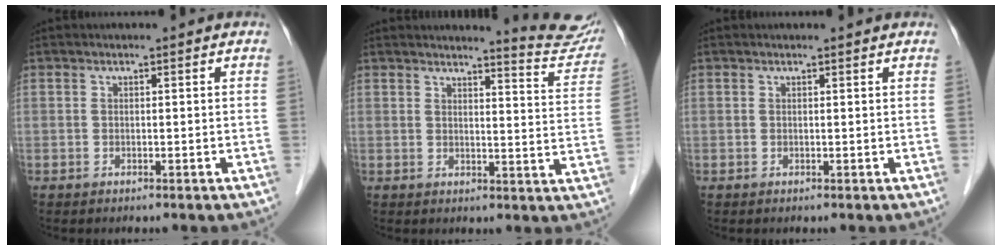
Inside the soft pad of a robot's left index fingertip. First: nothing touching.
{"total": 9.6, "force": [9.6, -0.1, 1.3], "torque": [-0.008, -0.065, 0.090]}
{"total": 1.3, "force": [1.3, 0.1, 0.2], "torque": [-0.013, 0.003, 0.009]}